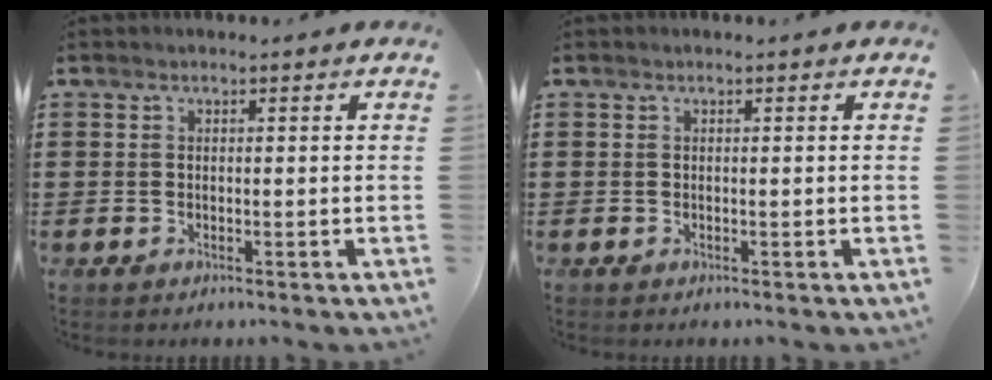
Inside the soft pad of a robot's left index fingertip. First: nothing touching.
{"total": 0.0}